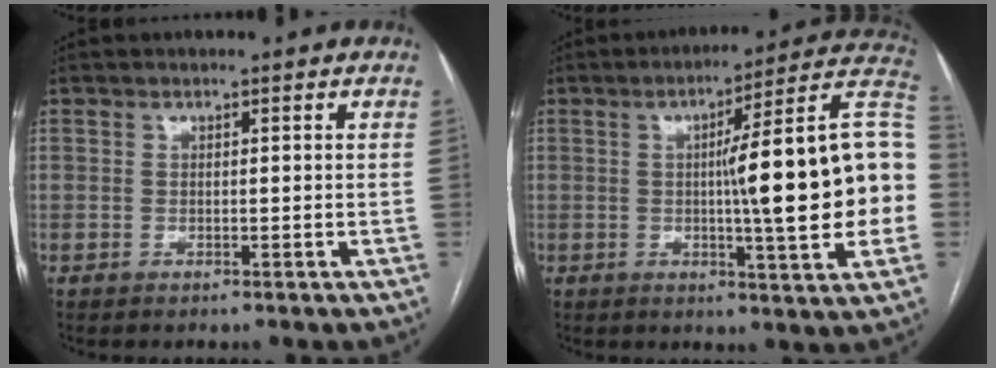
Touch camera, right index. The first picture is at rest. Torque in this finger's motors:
{"motor_torque": [2.14, 0.00, 0.54, 0.19]}